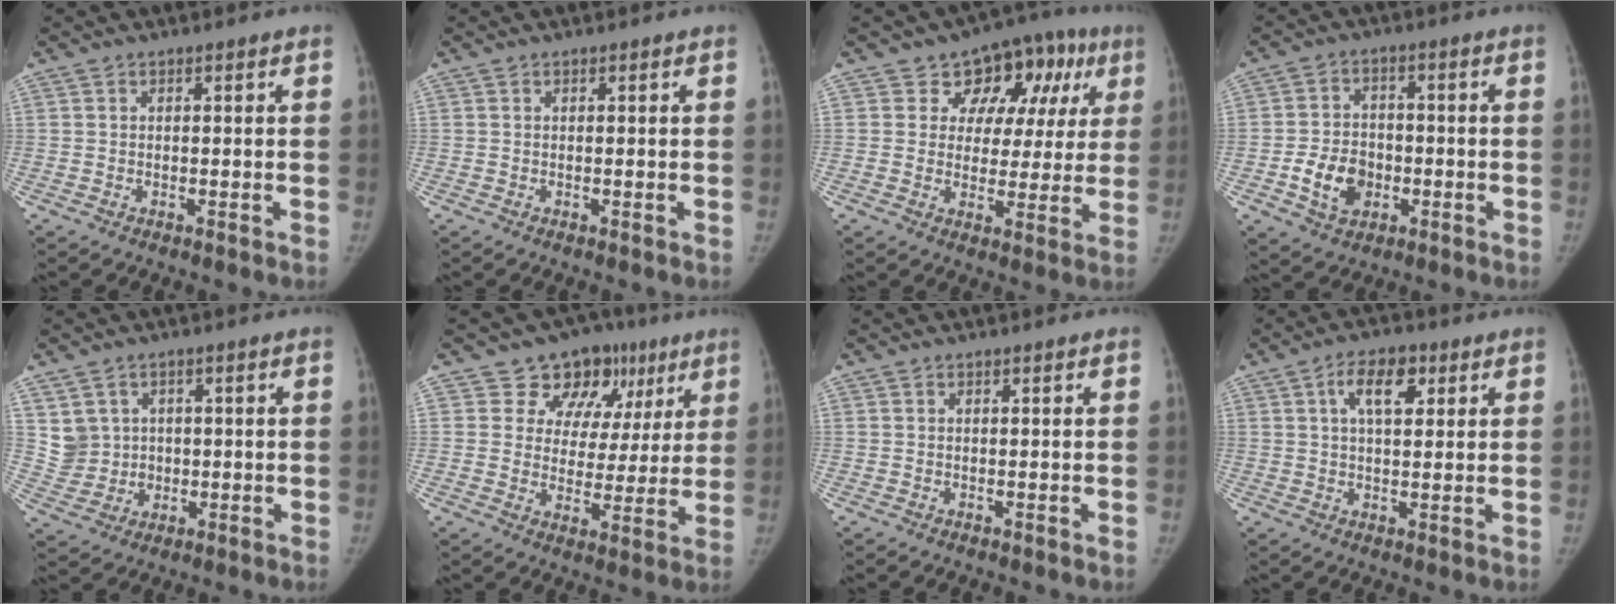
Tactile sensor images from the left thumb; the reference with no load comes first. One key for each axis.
{"total": 0.0}
{"total": 13.2, "fx": 5.8, "fy": 9.7, "fz": 6.8, "tx": -0.021, "ty": 0.001, "tz": 0.075}
{"total": 8.7, "fx": -2.6, "fy": 6.5, "fz": 5.2, "tx": -0.072, "ty": 0.017, "tz": -0.043}
{"total": 6.3, "fx": 1.3, "fy": 6.0, "fz": 1.3, "tx": 0.004, "ty": -0.001, "tz": 0.030}
{"total": 13.1, "fx": 7.1, "fy": 10.0, "fz": 4.6, "tx": -0.002, "ty": -0.010, "tz": 0.098}
{"total": 0.0}
{"total": 7.1, "fx": 2.8, "fy": 3.4, "fz": 5.6, "tx": -0.083, "ty": 0.000, "tz": 0.042}